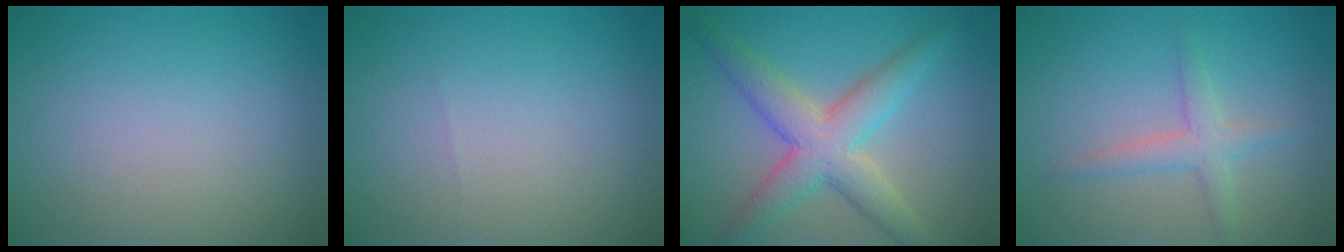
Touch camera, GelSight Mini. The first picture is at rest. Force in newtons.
{"total": 0.0}
{"total": 5.9, "press": 5.9, "slide": 0.2}
{"total": 2.3, "press": 2.3, "slide": 0.2}